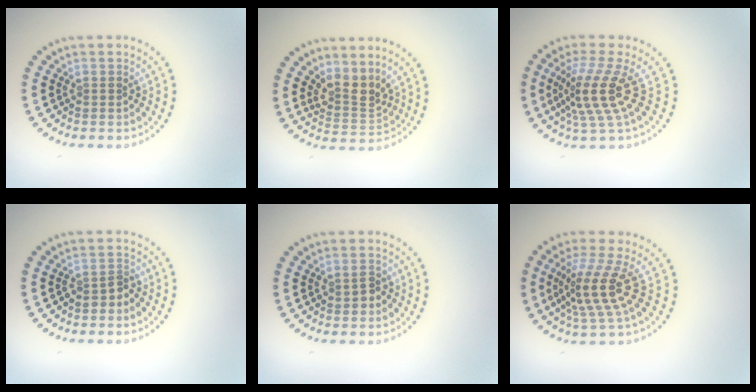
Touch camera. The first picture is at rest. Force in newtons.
{"total": 3.1, "press": 2.2, "slide": 2.1}
{"total": 4.5, "press": 3.1, "slide": 3.3}
{"total": 1.3, "press": 1.0, "slide": 0.8}
{"total": 1.3, "press": 1.3, "slide": 0.1}
{"total": 4.3, "press": 3.0, "slide": 3.1}